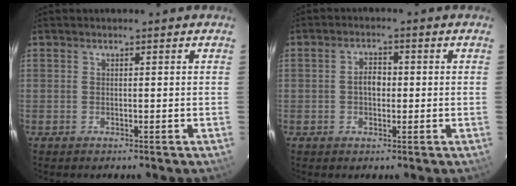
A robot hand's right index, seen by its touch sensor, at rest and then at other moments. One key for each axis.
{"total": 2.7, "fx": -0.1, "fy": 1.8, "fz": 2.0, "tx": -0.035, "ty": 0.008, "tz": -0.002}